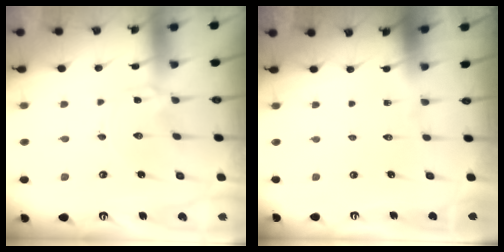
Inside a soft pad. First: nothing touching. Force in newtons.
{"total": 0.0}